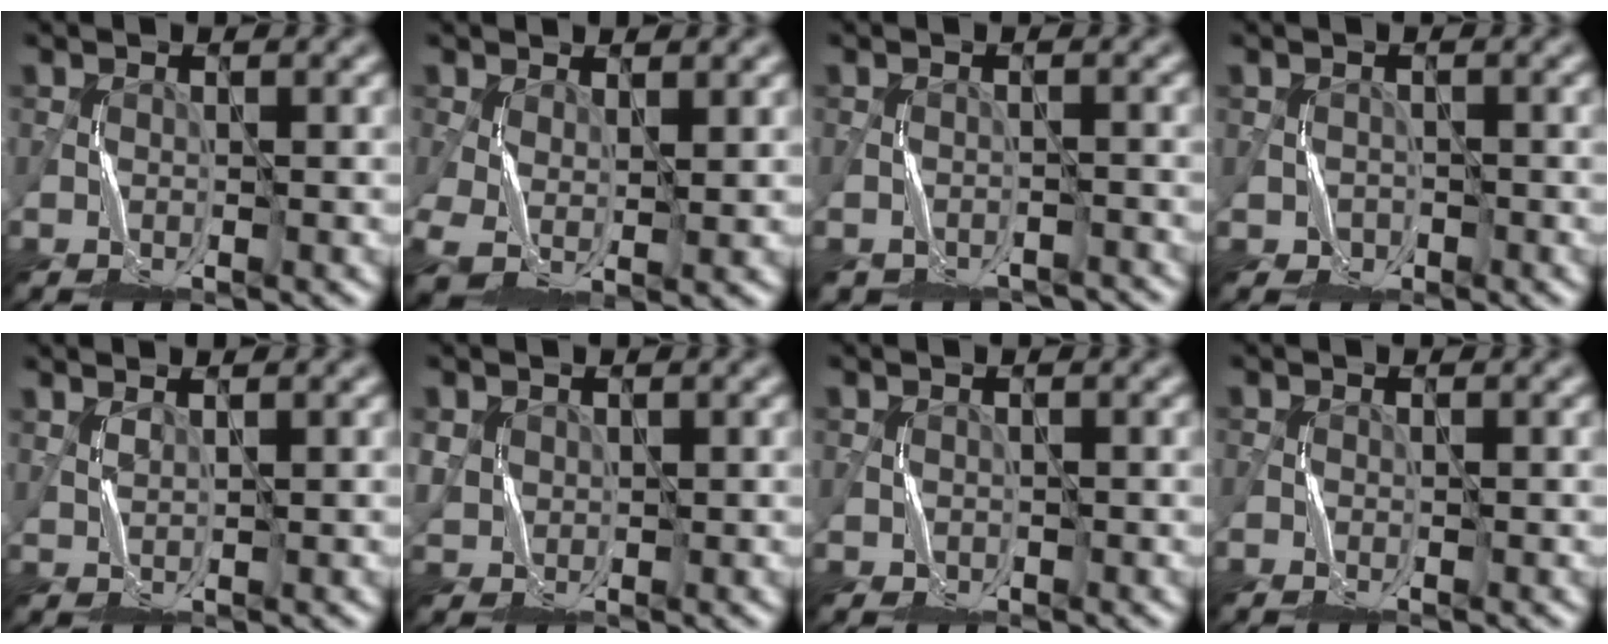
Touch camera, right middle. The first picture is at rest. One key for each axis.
{"total": 3.9, "fx": 0.0, "fy": 2.2, "fz": 3.2, "tx": -0.087, "ty": -0.001, "tz": 0.000}
{"total": 4.3, "fx": -3.6, "fy": 2.3, "fz": 0.6, "tx": -0.003, "ty": -0.001, "tz": -0.052}
{"total": 1.3, "fx": -0.3, "fy": 1.3, "fz": 0.0, "tx": 0.001, "ty": 0.001, "tz": -0.007}
{"total": 1.0, "fx": 1.0, "fy": 0.1, "fz": 0.3, "tx": -0.009, "ty": -0.002, "tz": 0.022}
{"total": 1.5, "fx": 0.7, "fy": 1.4, "fz": 0.0, "tx": -0.012, "ty": 0.002, "tz": 0.016}
{"total": 0.7, "fx": 0.0, "fy": 0.7, "fz": -0.2, "tx": 0.003, "ty": 0.002, "tz": 0.003}
{"total": 0.6, "fx": -0.5, "fy": 0.2, "fz": 0.3, "tx": -0.008, "ty": 0.002, "tz": -0.013}